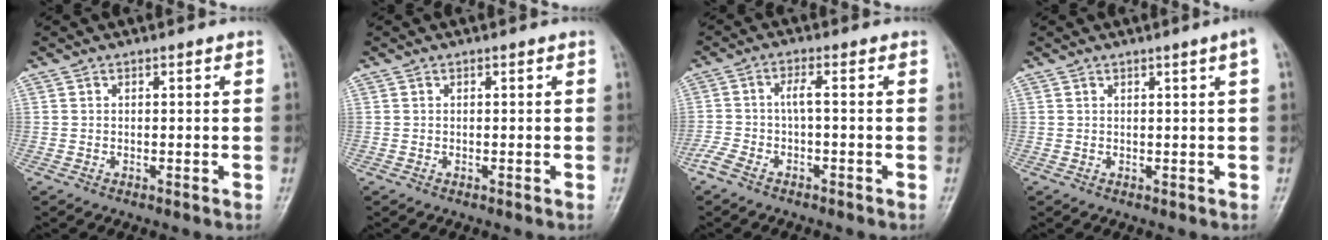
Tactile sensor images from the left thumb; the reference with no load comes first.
{"total": 0.0}
{"total": 4.6, "force": [-2.0, 0.8, 4.1], "torque": [-0.108, 0.018, -0.037]}
{"total": 2.5, "force": [1.1, -0.6, 2.2], "torque": [-0.035, -0.005, 0.020]}